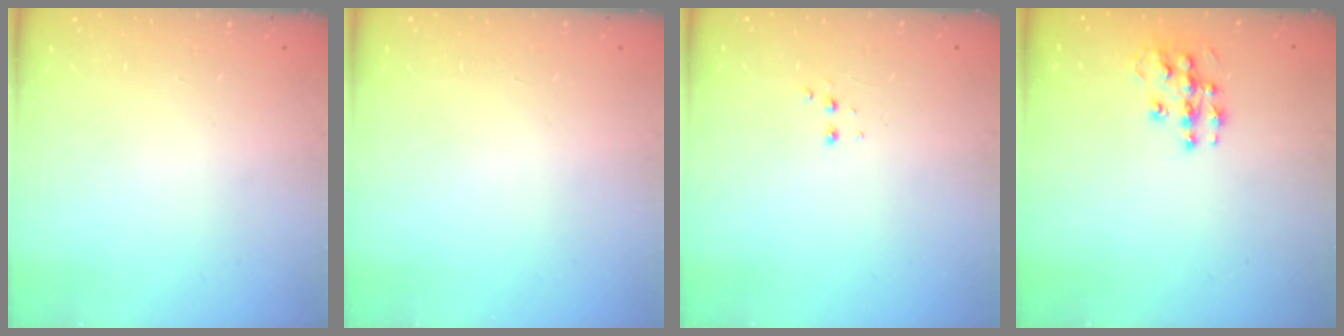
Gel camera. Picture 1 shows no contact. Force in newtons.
{"total": 0.0}
{"total": 2.9, "press": 2.7, "slide": 1.0}
{"total": 10.6, "press": 10.6, "slide": 0.6}